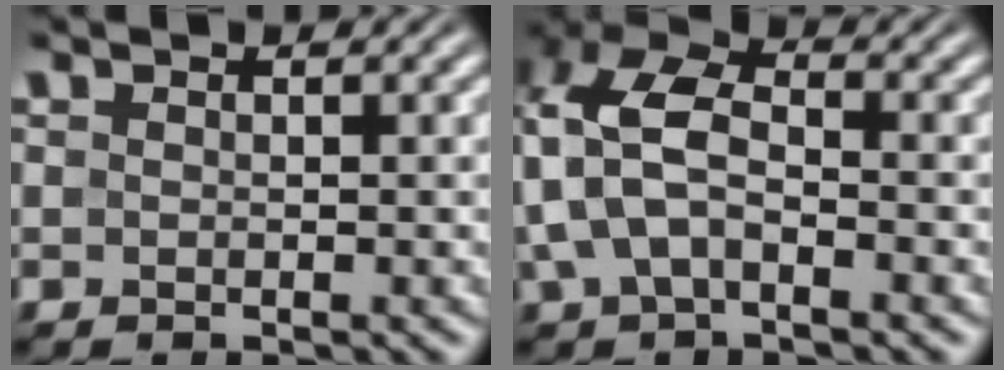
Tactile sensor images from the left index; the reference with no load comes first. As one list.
[{"total": 7.3, "force": [-0.7, 4.4, 5.8], "torque": [-0.136, 0.020, -0.027]}]